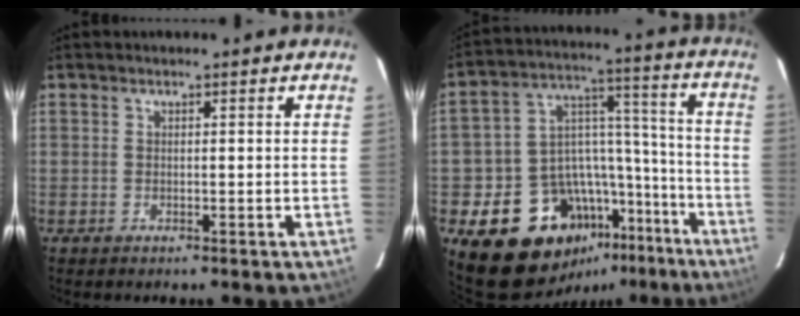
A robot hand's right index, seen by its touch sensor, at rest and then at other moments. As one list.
[{"total": 19.5, "force": [-13.0, 12.7, 7.0], "torque": [-0.132, 0.074, -0.174]}]